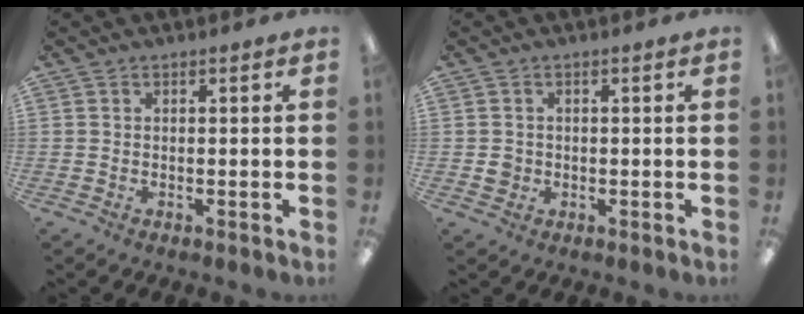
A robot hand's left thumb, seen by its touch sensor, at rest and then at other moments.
{"total": 2.0, "force": [0.0, 1.9, 0.6], "torque": [-0.006, 0.001, -0.005]}